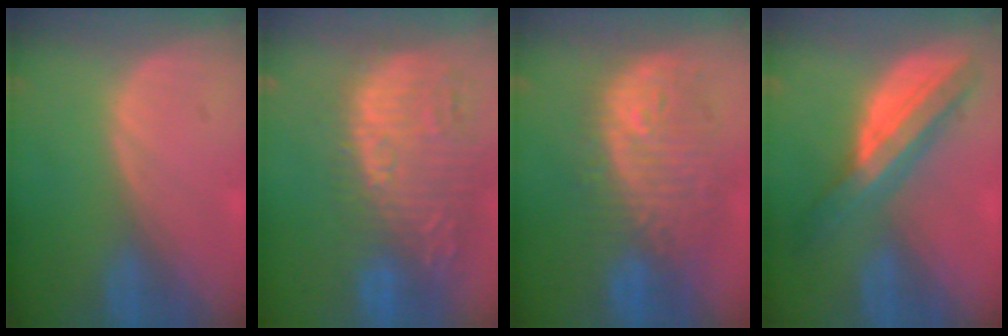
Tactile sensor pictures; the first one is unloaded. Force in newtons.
{"total": 14.6, "press": 12.6, "slide": 7.5}
{"total": 11.5, "press": 10.6, "slide": 4.5}
{"total": 8.5, "press": 8.5, "slide": 0.5}